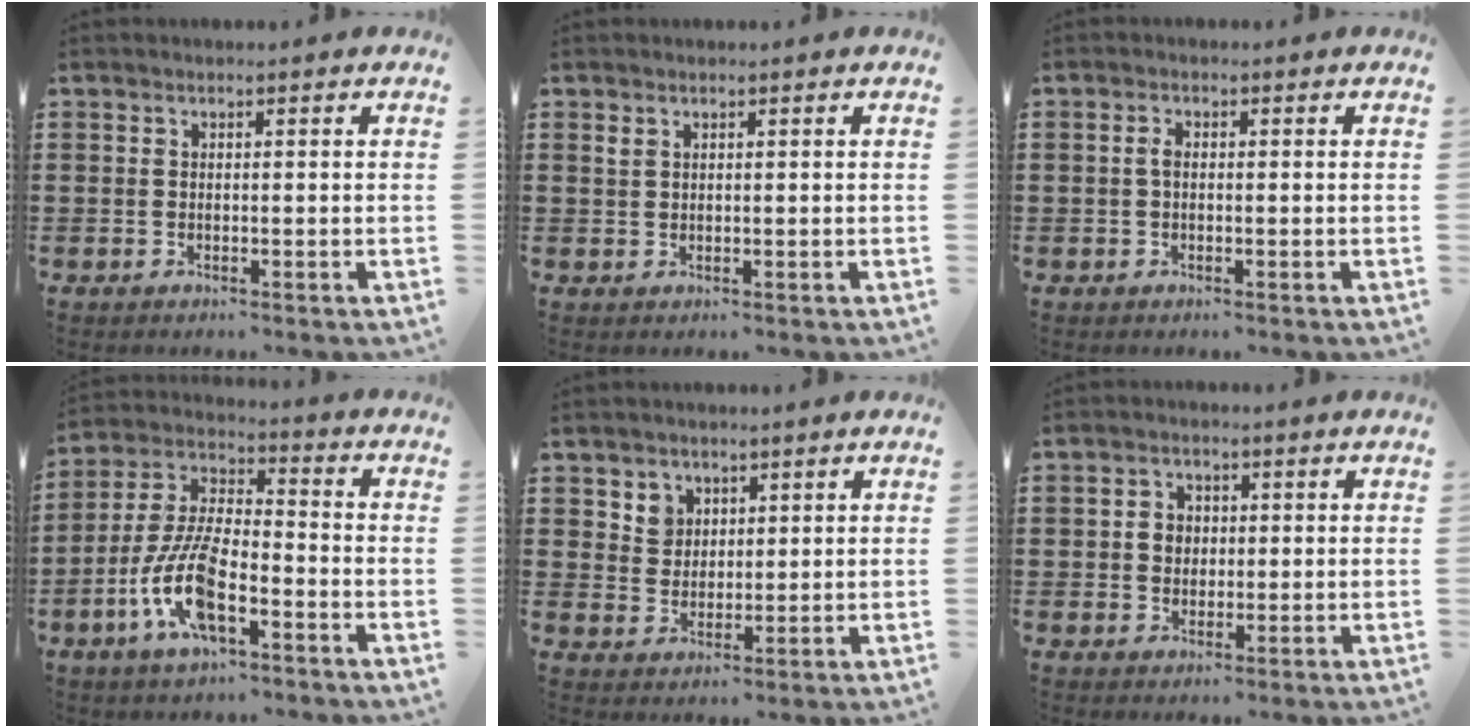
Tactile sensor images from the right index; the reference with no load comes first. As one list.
[{"total": 1.1, "force": [0.6, 0.7, 0.5], "torque": [-0.013, 0.004, 0.011]}, {"total": 1.6, "force": [-0.1, 0.7, 1.4], "torque": [-0.028, 0.002, -0.002]}, {"total": 10.6, "force": [-4.6, 4.0, 8.7], "torque": [-0.203, -0.003, -0.090]}, {"total": 3.8, "force": [2.2, 3.0, 0.4], "torque": [-0.014, 0.009, 0.040]}, {"total": 2.6, "force": [0.0, 2.4, 1.0], "torque": [-0.028, 0.010, -0.004]}]